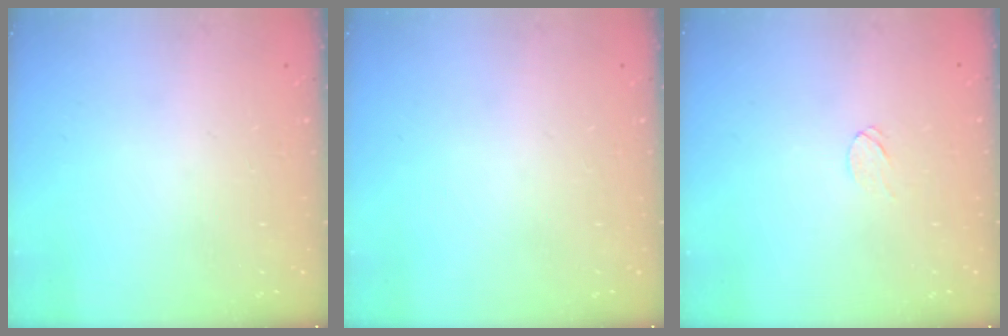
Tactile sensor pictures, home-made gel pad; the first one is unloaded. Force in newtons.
{"total": 0.0}
{"total": 3.4, "press": 3.4, "slide": 0.3}